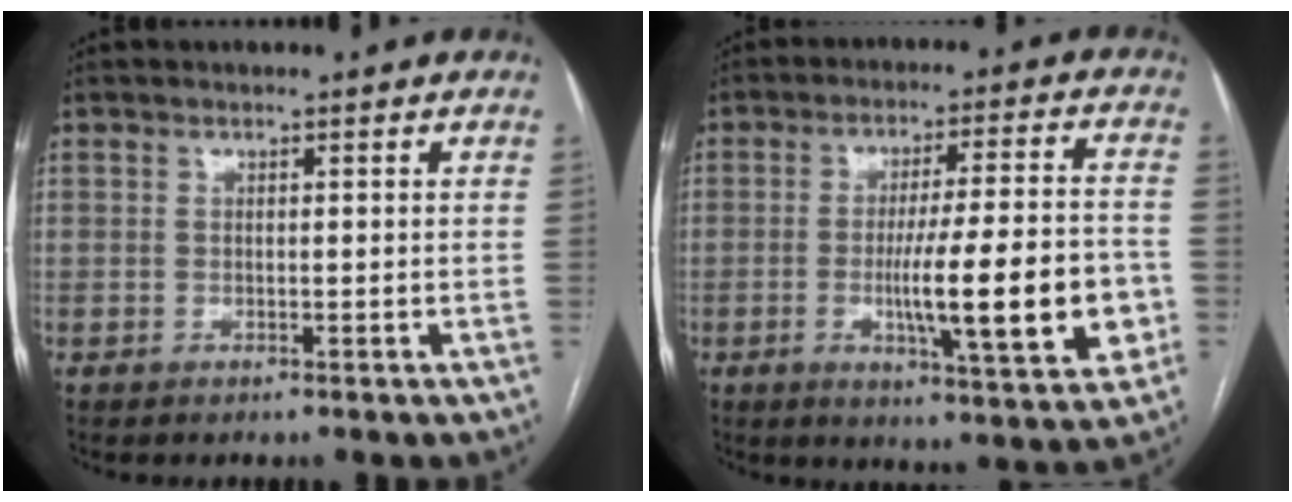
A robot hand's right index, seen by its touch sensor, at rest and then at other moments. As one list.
[{"total": 16.2, "force": [-3.5, 1.7, 15.7], "torque": [-0.234, -0.004, -0.048]}]